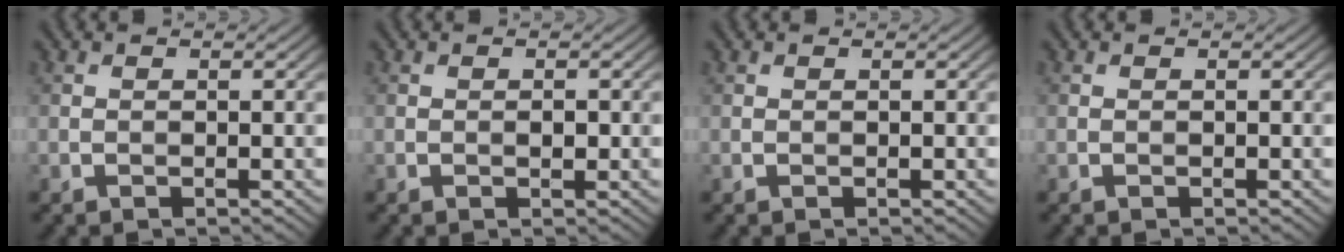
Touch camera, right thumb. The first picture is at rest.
{"total": 0.8, "force": [-0.1, 0.4, 0.6], "torque": [-0.008, -0.001, -0.002]}
{"total": 0.0}
{"total": 0.0}